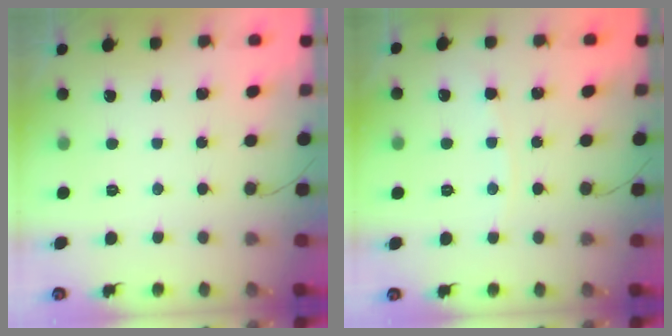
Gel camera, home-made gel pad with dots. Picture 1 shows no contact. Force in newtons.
{"total": 4.1, "press": 4.0, "slide": 0.6}